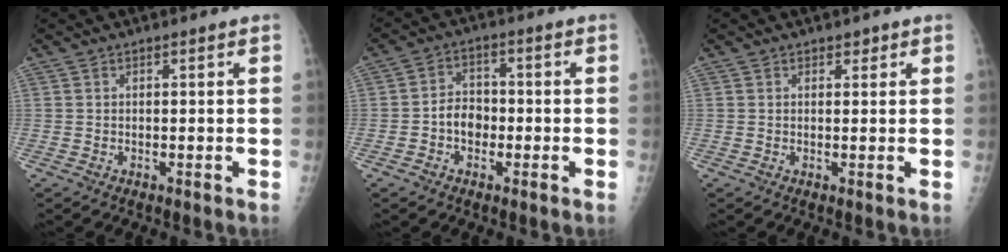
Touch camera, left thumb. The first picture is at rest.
{"total": 5.2, "force": [-1.5, 4.1, 2.8], "torque": [-0.022, 0.020, -0.035]}
{"total": 1.2, "force": [0.8, 0.8, 0.5], "torque": [0.005, -0.004, 0.008]}